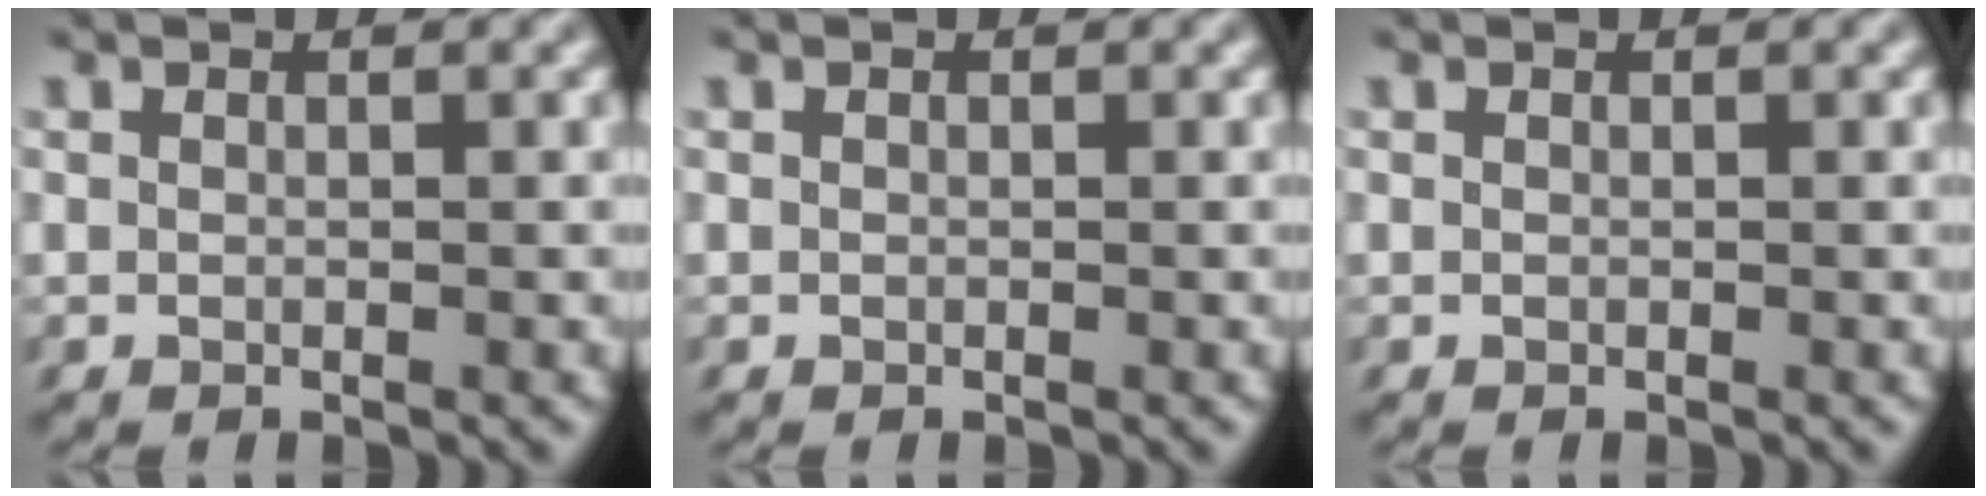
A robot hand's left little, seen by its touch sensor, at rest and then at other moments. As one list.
[{"total": 0.0}, {"total": 0.0}]